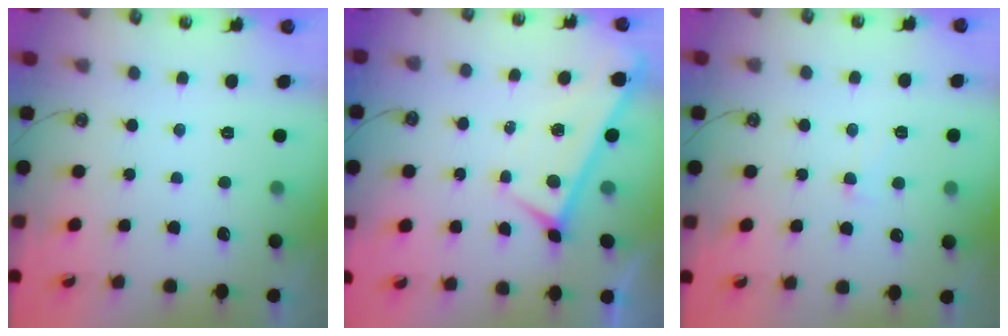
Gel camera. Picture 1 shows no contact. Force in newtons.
{"total": 0.0}
{"total": 0.8, "press": 0.7, "slide": 0.5}